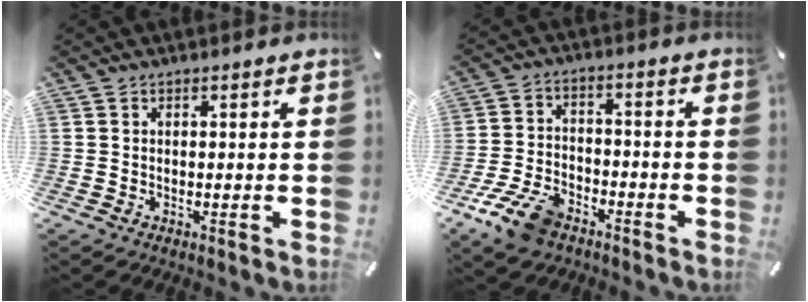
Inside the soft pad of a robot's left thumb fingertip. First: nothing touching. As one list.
[{"total": 10.7, "force": [-6.9, 5.8, 5.7], "torque": [-0.109, 0.038, -0.125]}]